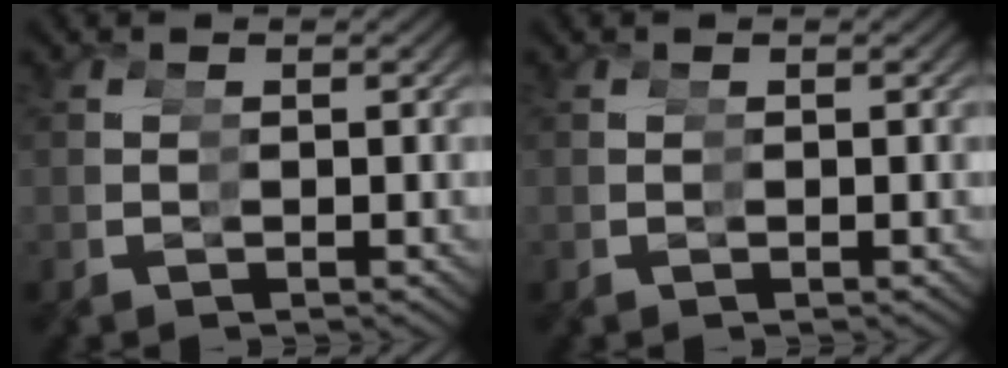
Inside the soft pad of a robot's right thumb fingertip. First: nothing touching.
{"total": 0.0}